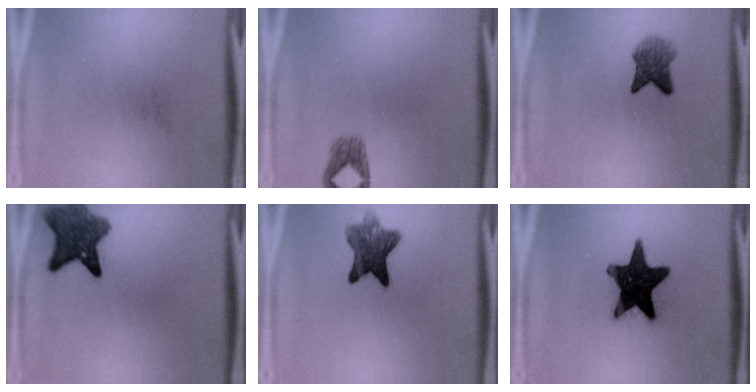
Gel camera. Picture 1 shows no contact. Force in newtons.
{"total": 1.8}
{"total": 4.2}
{"total": 7.8}
{"total": 7.6}
{"total": 17.4}